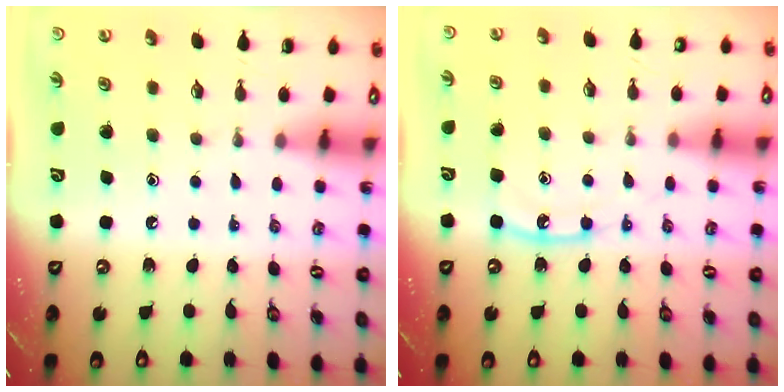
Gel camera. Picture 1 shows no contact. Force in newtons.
{"total": 9.1, "press": 9.1, "slide": 0.8}